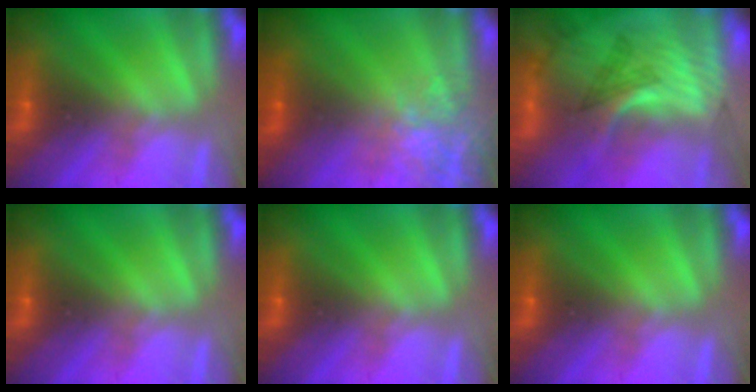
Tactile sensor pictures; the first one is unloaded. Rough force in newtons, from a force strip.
{"total": 7.8}
{"total": 3.1}
{"total": 0.0}
{"total": 0.0}
{"total": 0.0}